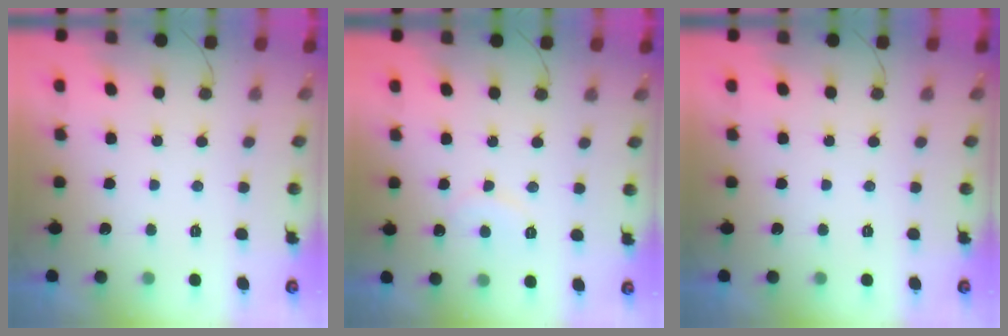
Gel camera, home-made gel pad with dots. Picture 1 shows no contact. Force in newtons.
{"total": 7.1, "press": 7.1, "slide": 0.5}
{"total": 0.0}